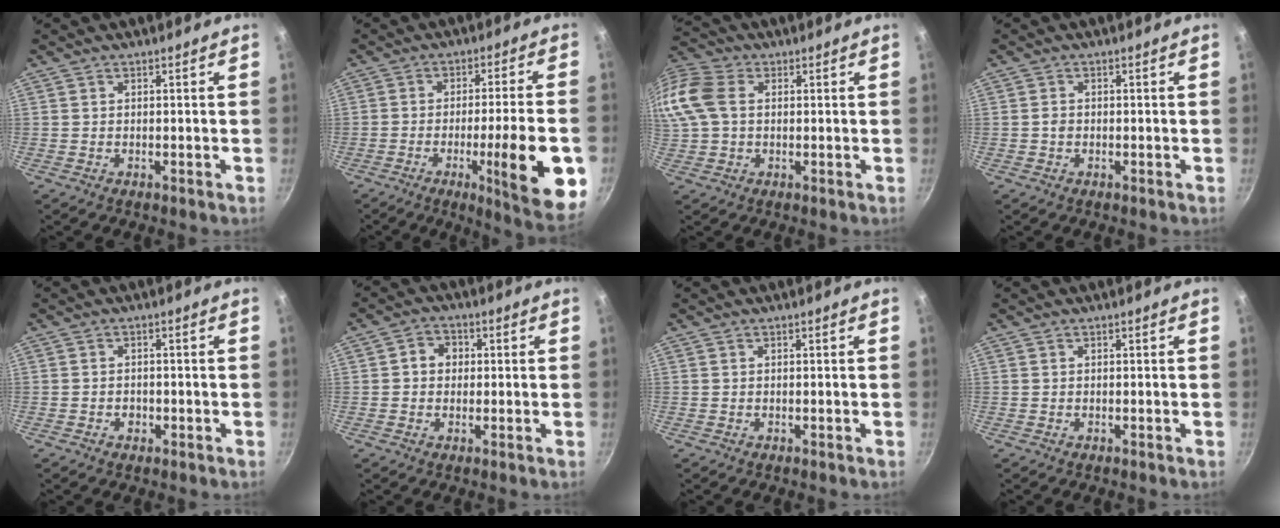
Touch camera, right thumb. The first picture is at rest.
{"total": 17.5, "force": [-5.4, 2.7, 16.4], "torque": [-0.217, 0.014, -0.072]}
{"total": 17.1, "force": [2.8, 12.8, 11.0], "torque": [-0.269, 0.040, 0.043]}
{"total": 1.3, "force": [-0.2, 1.1, 0.7], "torque": [-0.011, 0.005, -0.003]}
{"total": 1.8, "force": [-0.7, 1.4, 0.9], "torque": [-0.012, 0.007, -0.010]}
{"total": 4.4, "force": [0.5, 3.8, 2.1], "torque": [-0.012, 0.007, 0.001]}
{"total": 0.0}
{"total": 0.0}